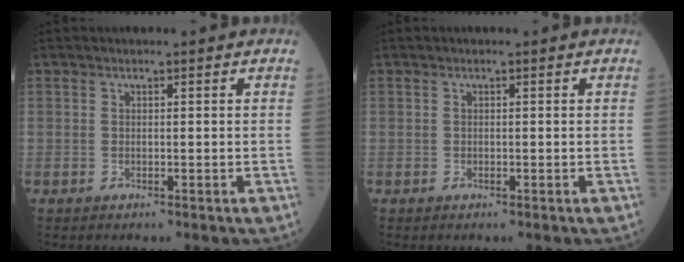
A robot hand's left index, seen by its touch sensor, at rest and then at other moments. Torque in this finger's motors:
{"motor_torque": [-0.15, -0.03, -0.02, -0.01]}